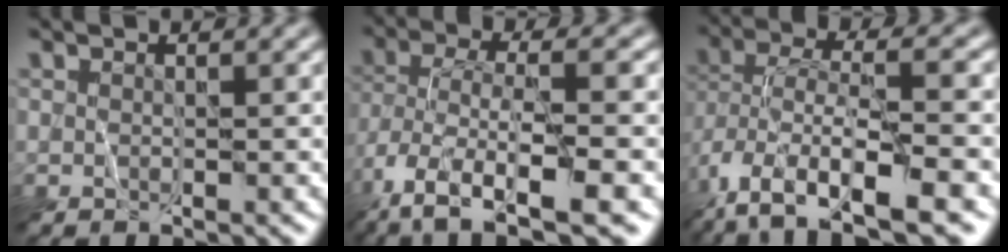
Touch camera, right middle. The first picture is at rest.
{"total": 9.8, "force": [-4.8, 3.5, 7.7], "torque": [-0.153, -0.007, -0.084]}
{"total": 11.2, "force": [-5.2, 4.7, 8.8], "torque": [-0.170, 0.001, -0.086]}